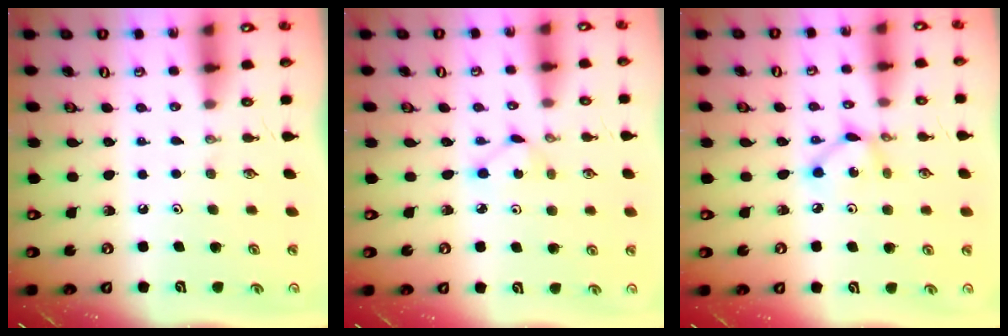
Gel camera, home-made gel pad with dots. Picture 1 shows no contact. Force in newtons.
{"total": 3.2, "press": 3.2, "slide": 0.3}
{"total": 4.9, "press": 4.9, "slide": 0.1}